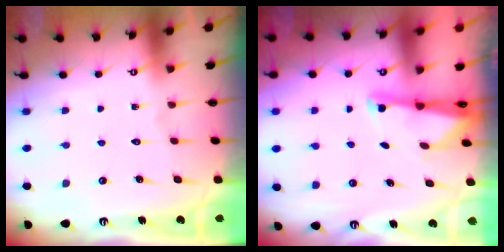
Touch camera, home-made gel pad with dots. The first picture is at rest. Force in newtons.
{"total": 1.8, "press": 1.7, "slide": 0.4}